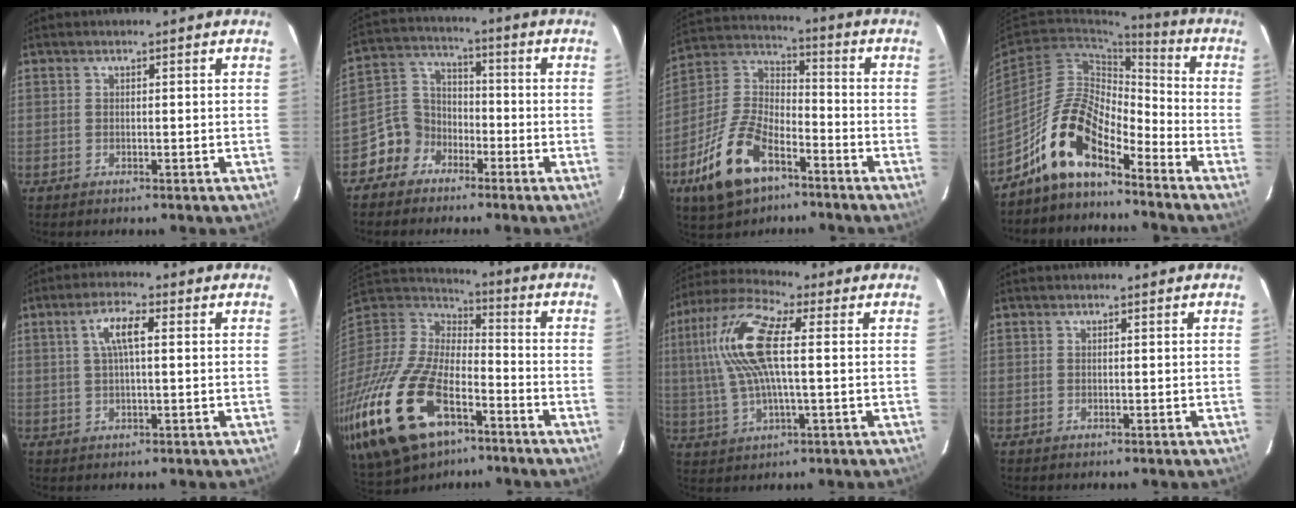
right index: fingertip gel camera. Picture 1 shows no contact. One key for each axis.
{"total": 7.8, "fx": -4.7, "fy": 6.2, "fz": 0.8, "tx": -0.026, "ty": 0.042, "tz": -0.098}
{"total": 16.7, "fx": -9.0, "fy": 8.4, "fz": 11.2, "tx": -0.245, "ty": 0.002, "tz": -0.166}
{"total": 12.1, "fx": -9.1, "fy": 4.0, "fz": 6.9, "tx": -0.137, "ty": 0.019, "tz": -0.179}
{"total": 5.3, "fx": 1.3, "fy": 1.3, "fz": 5.0, "tx": -0.096, "ty": 0.010, "tz": 0.026}
{"total": 30.4, "fx": -15.6, "fy": 15.7, "fz": 20.9, "tx": -0.476, "ty": -0.050, "tz": -0.269}
{"total": 15.0, "fx": 2.5, "fy": 4.8, "fz": 14.0, "tx": -0.283, "ty": 0.018, "tz": 0.043}
{"total": 0.0}